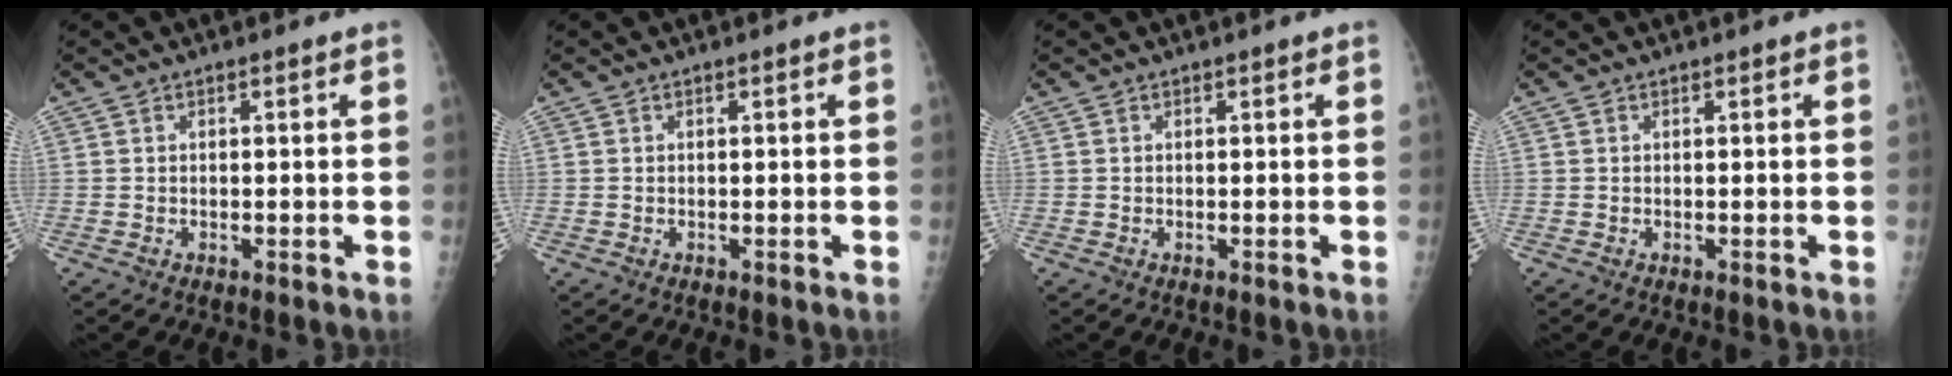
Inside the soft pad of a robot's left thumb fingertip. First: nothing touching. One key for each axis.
{"total": 0.0}
{"total": 0.0}
{"total": 0.0}